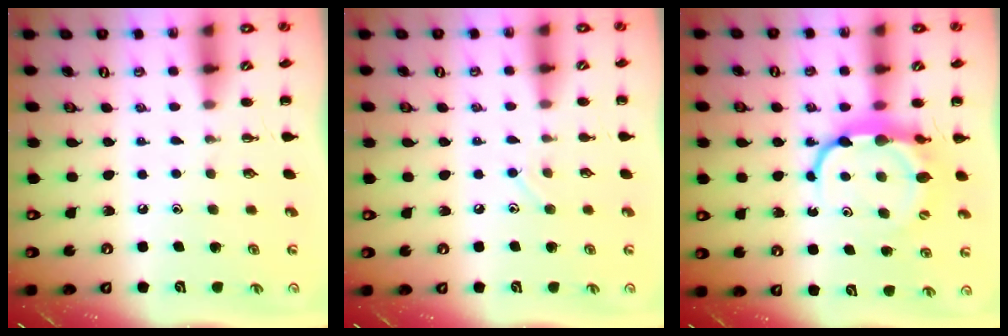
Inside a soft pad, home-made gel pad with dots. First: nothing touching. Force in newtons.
{"total": 6.7, "press": 6.4, "slide": 2.1}
{"total": 7.7, "press": 7.6, "slide": 1.2}